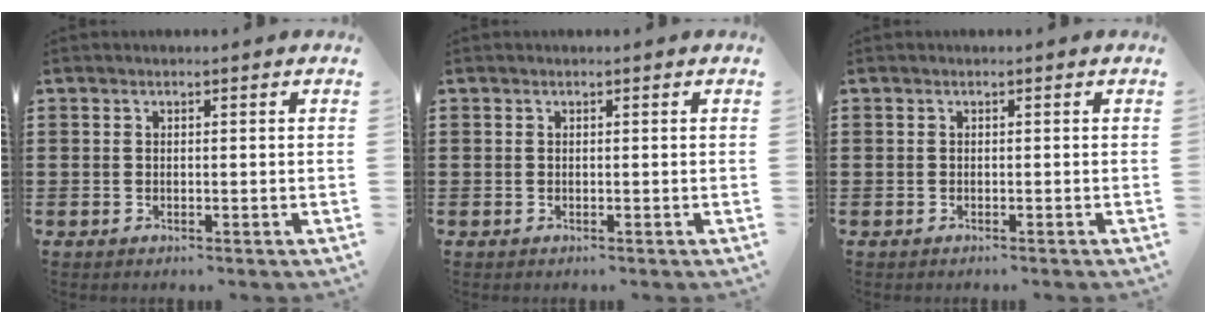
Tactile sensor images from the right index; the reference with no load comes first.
{"total": 0.0}
{"total": 0.0}